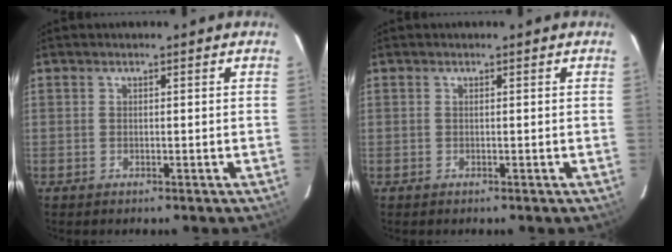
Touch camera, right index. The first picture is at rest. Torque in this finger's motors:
{"motor_torque": [-0.29, -0.07, -0.06, 0.00]}